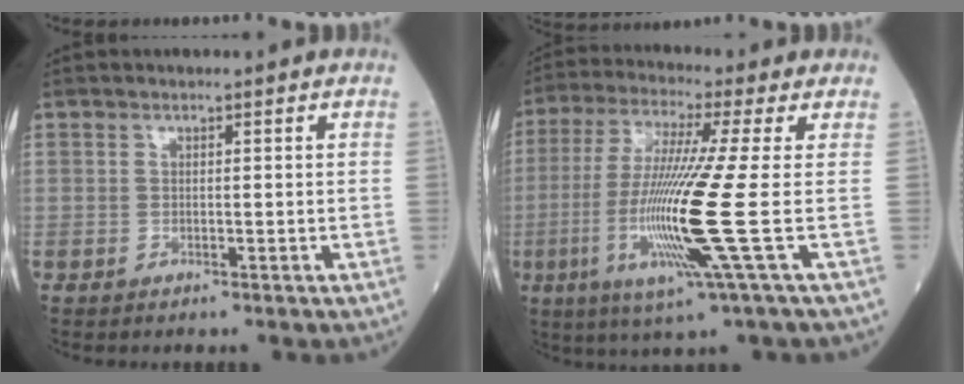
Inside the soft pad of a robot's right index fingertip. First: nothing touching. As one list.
[{"total": 14.6, "force": [-2.7, -1.8, 14.2], "torque": [-0.293, -0.025, -0.058]}]